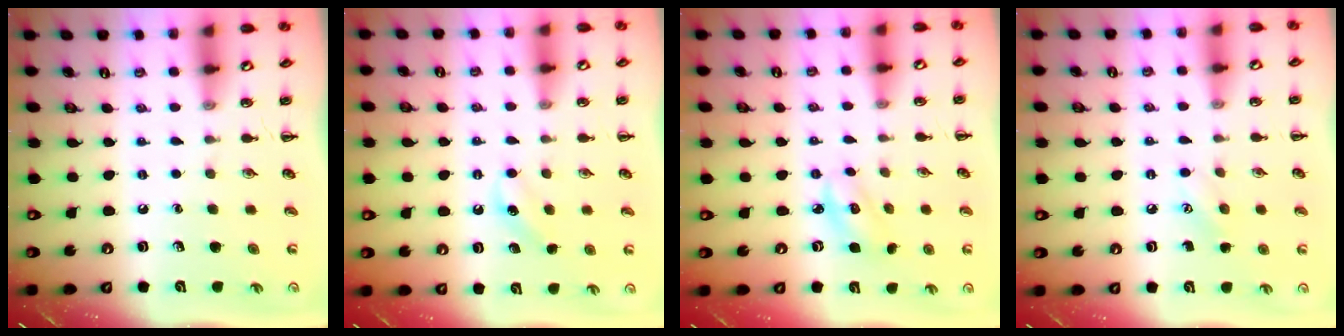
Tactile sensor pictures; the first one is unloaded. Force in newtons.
{"total": 6.3, "press": 6.0, "slide": 1.8}
{"total": 2.9, "press": 2.8, "slide": 0.6}
{"total": 5.7, "press": 5.6, "slide": 1.2}